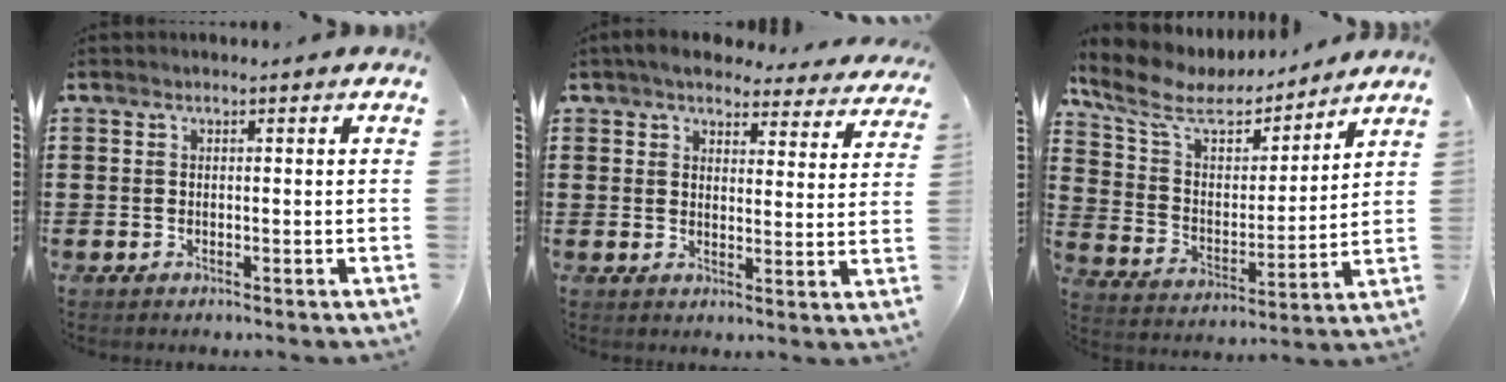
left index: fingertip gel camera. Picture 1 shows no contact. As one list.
[{"total": 4.9, "force": [4.6, 1.2, 1.3], "torque": [-0.038, -0.023, 0.081]}, {"total": 9.3, "force": [7.4, 3.6, 4.3], "torque": [-0.120, -0.035, 0.126]}]